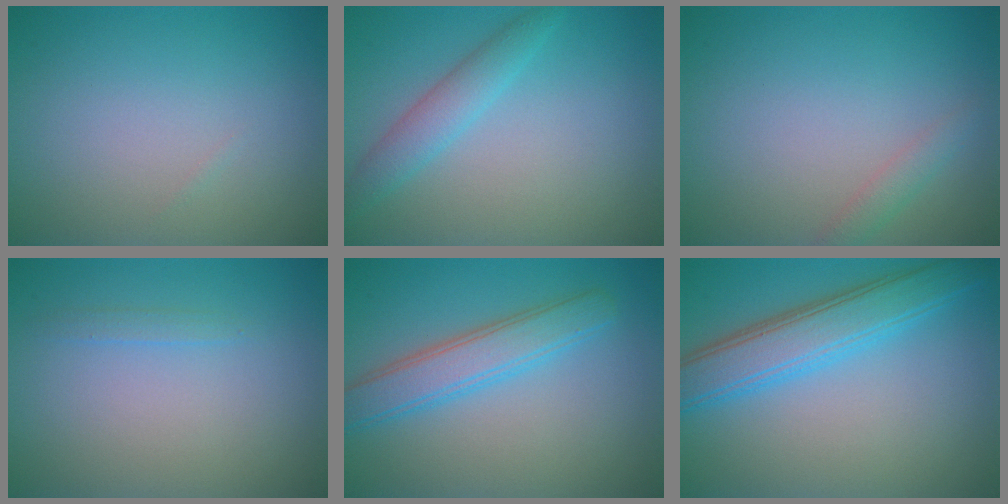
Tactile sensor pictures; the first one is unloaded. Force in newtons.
{"total": 2.6, "press": 2.6, "slide": 0.0}
{"total": 1.3, "press": 1.3, "slide": 0.1}
{"total": 0.7, "press": 0.7, "slide": 0.1}
{"total": 4.2, "press": 4.2, "slide": 0.2}
{"total": 5.5, "press": 5.5, "slide": 0.2}